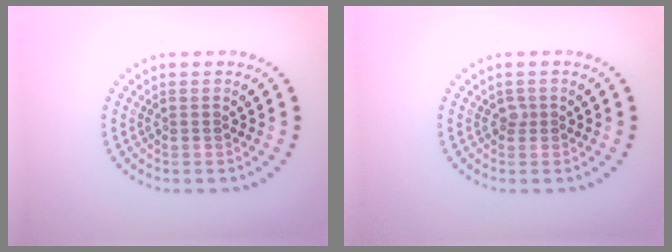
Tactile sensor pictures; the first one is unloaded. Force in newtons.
{"total": 0.8, "press": 0.6, "slide": 0.6}